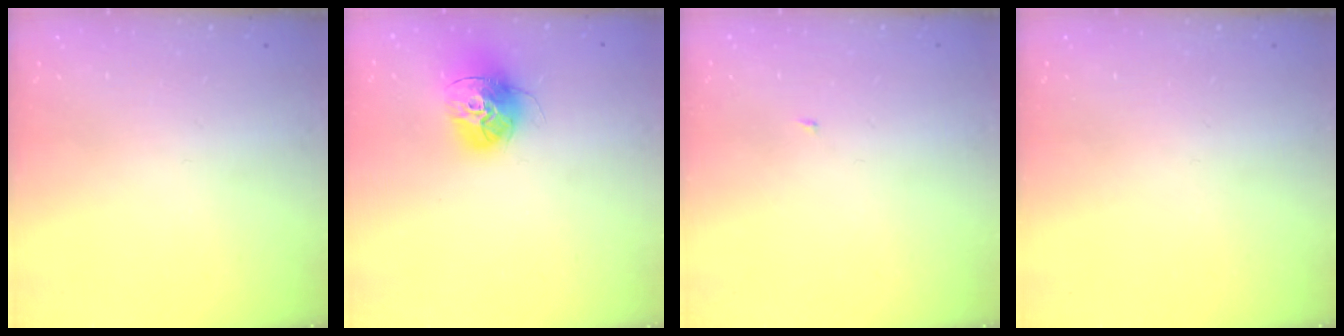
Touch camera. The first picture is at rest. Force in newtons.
{"total": 14.5, "press": 14.4, "slide": 1.4}
{"total": 1.8, "press": 1.8, "slide": 0.2}
{"total": 0.0}